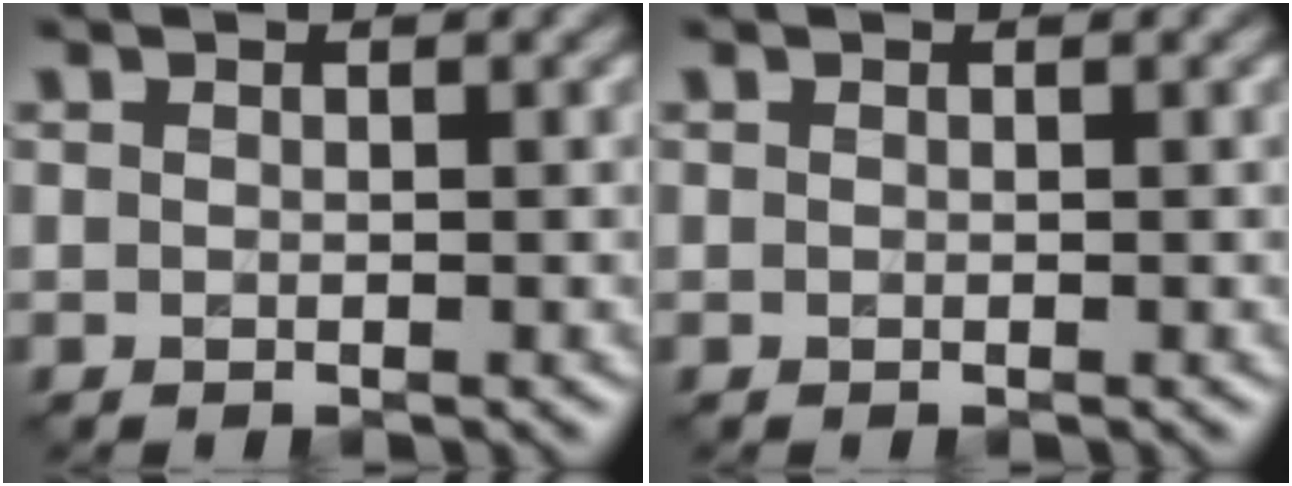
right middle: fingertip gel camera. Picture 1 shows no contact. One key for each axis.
{"total": 0.0}